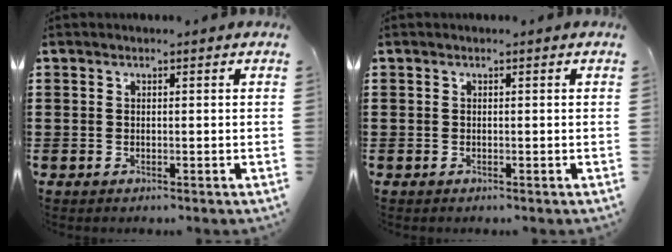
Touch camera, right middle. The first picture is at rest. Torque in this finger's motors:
{"motor_torque": [0.00, -0.02, -0.07, -0.01]}